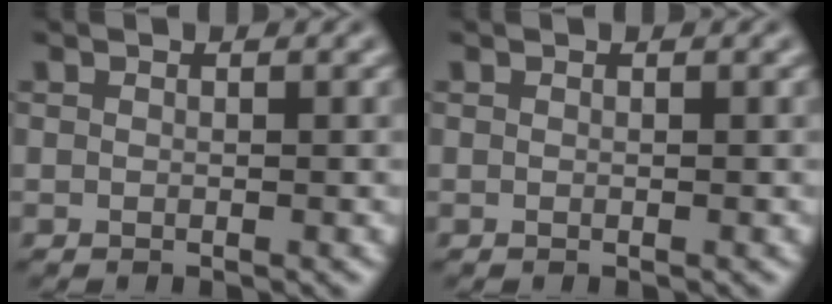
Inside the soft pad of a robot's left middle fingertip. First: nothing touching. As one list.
[{"total": 0.0}]